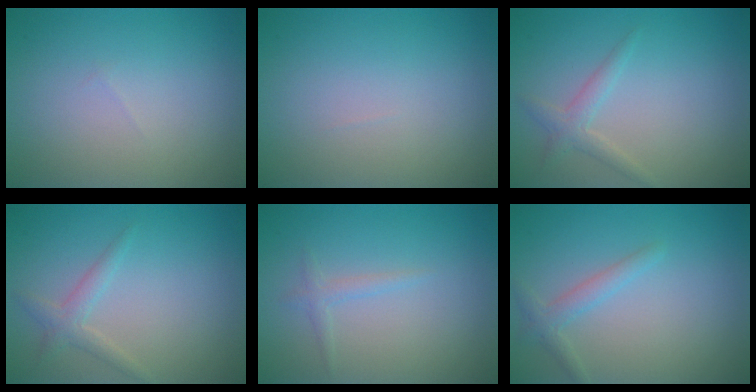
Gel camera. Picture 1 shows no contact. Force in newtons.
{"total": 0.0}
{"total": 1.7, "press": 1.7, "slide": 0.0}
{"total": 1.7, "press": 1.7, "slide": 0.0}
{"total": 0.6, "press": 0.6, "slide": 0.1}
{"total": 1.6, "press": 1.6, "slide": 0.1}